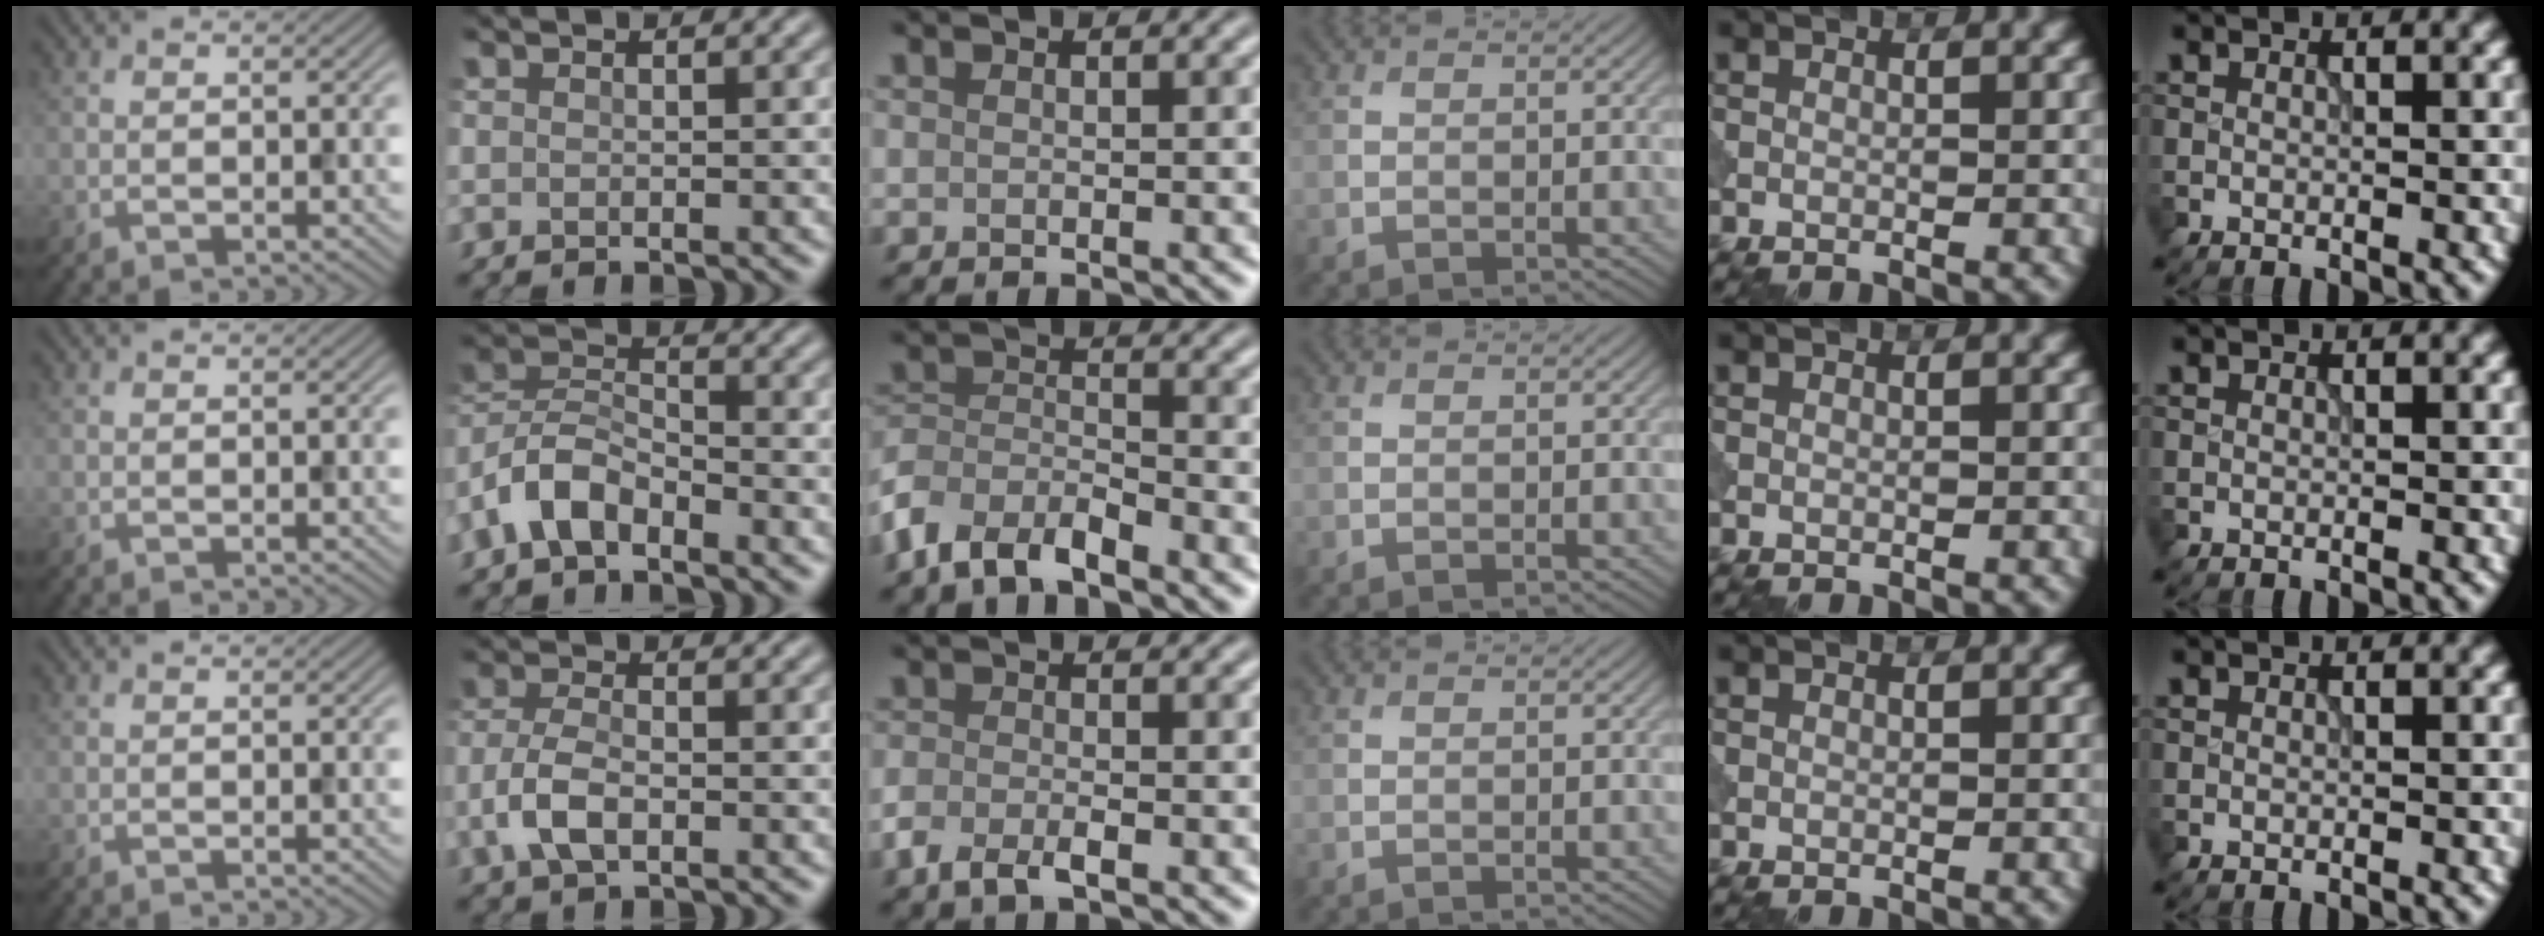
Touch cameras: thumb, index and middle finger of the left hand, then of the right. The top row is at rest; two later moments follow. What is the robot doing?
{"motion": "extract", "object": "peg toy"}